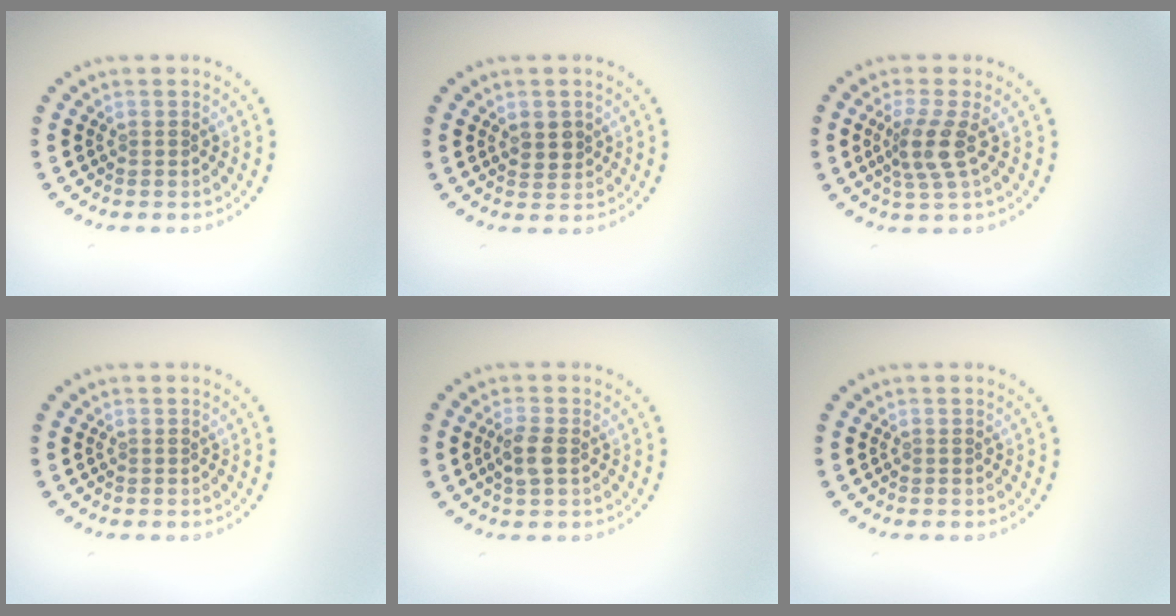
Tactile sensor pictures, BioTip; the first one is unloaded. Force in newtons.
{"total": 1.8, "press": 1.7, "slide": 0.6}
{"total": 2.8, "press": 2.2, "slide": 1.8}
{"total": 0.0}
{"total": 2.1, "press": 2.0, "slide": 0.5}
{"total": 0.0}